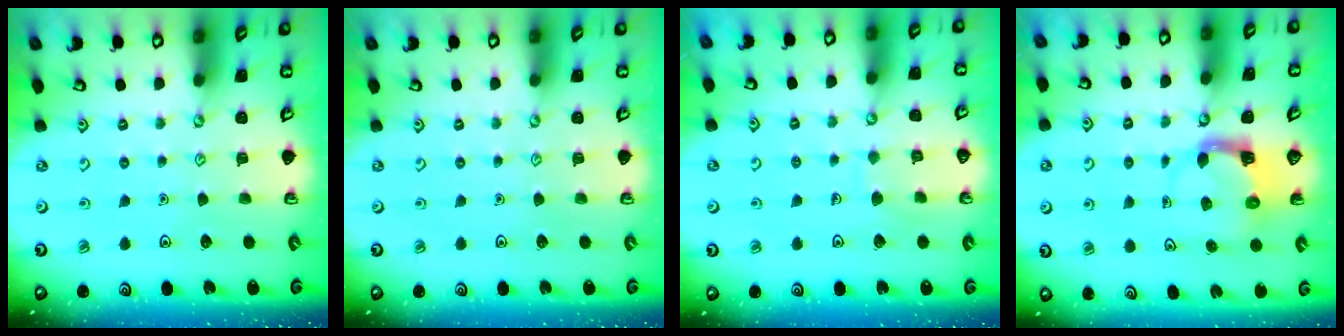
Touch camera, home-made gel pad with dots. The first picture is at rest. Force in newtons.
{"total": 0.0}
{"total": 6.4, "press": 6.4, "slide": 0.3}
{"total": 3.9, "press": 3.8, "slide": 0.7}